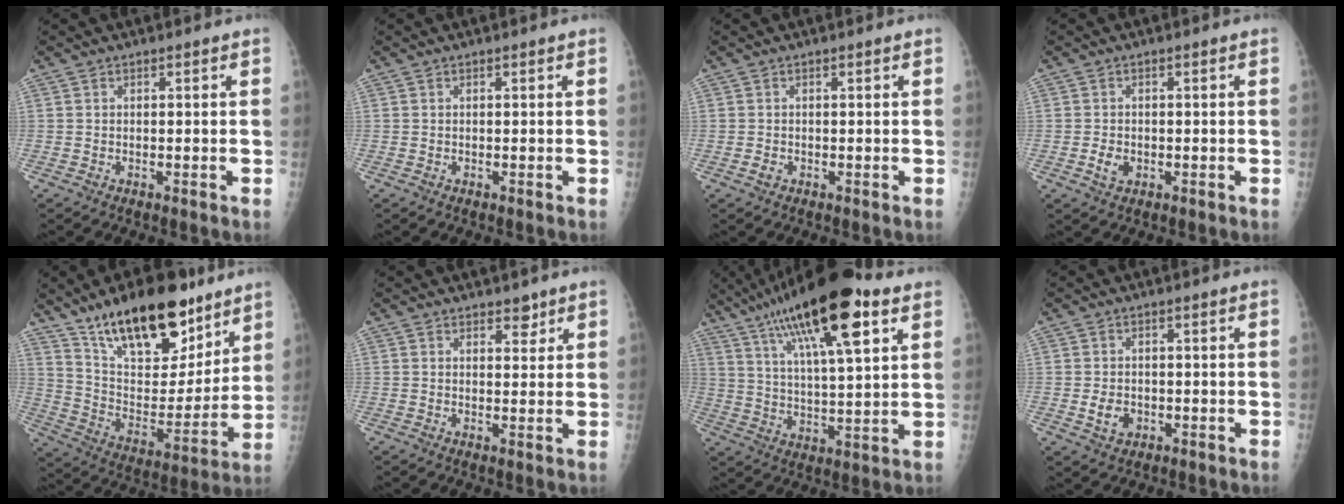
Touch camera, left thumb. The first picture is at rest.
{"total": 0.0}
{"total": 1.0, "force": [-0.3, 0.8, 0.5], "torque": [-0.009, -0.001, -0.005]}
{"total": 2.5, "force": [-0.6, 1.9, 1.5], "torque": [-0.025, 0.001, -0.009]}
{"total": 24.6, "force": [16.9, 10.4, 14.5], "torque": [-0.190, -0.073, 0.281]}
{"total": 2.6, "force": [1.9, 1.4, 1.2], "torque": [0.000, -0.012, 0.027]}
{"total": 22.0, "force": [11.9, 5.6, 17.6], "torque": [-0.291, -0.015, 0.205]}
{"total": 3.5, "force": [-0.7, 2.8, 2.0], "torque": [-0.027, 0.001, -0.006]}